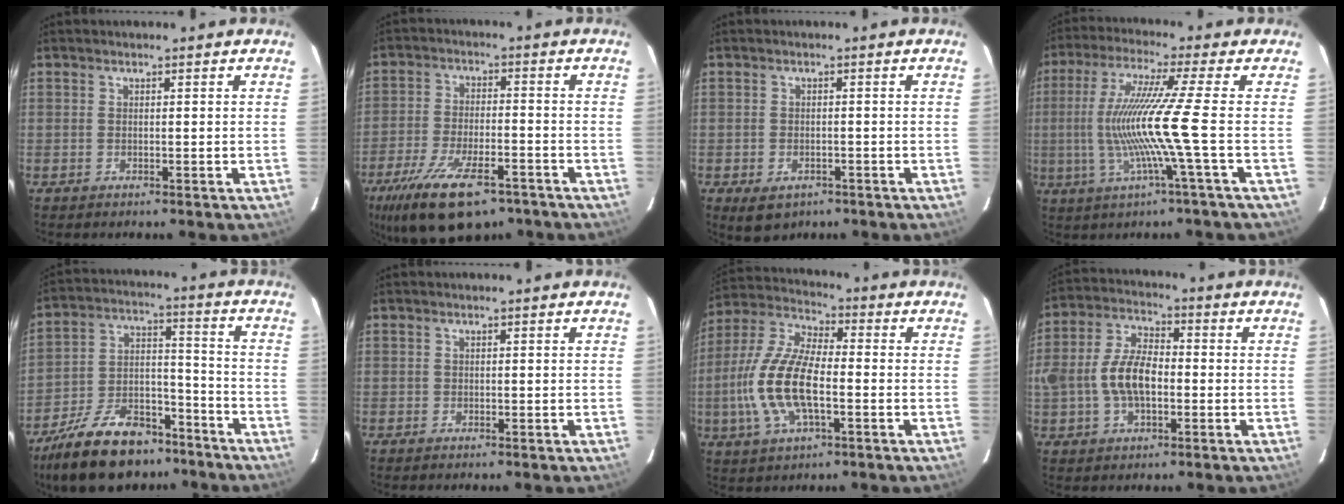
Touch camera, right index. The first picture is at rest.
{"total": 17.7, "force": [-11.6, 7.0, 11.4], "torque": [-0.237, -0.035, -0.192]}
{"total": 4.8, "force": [-2.5, 3.3, 2.4], "torque": [-0.051, -0.012, -0.029]}
{"total": 12.3, "force": [-2.2, -2.7, 11.8], "torque": [-0.221, -0.012, -0.033]}
{"total": 20.1, "force": [-14.9, 9.5, 9.6], "torque": [-0.201, 0.018, -0.230]}
{"total": 0.0}
{"total": 14.9, "force": [-3.1, 5.9, 13.3], "torque": [-0.287, 0.000, -0.063]}
{"total": 10.6, "force": [-1.6, 6.0, 8.6], "torque": [-0.176, 0.014, -0.030]}